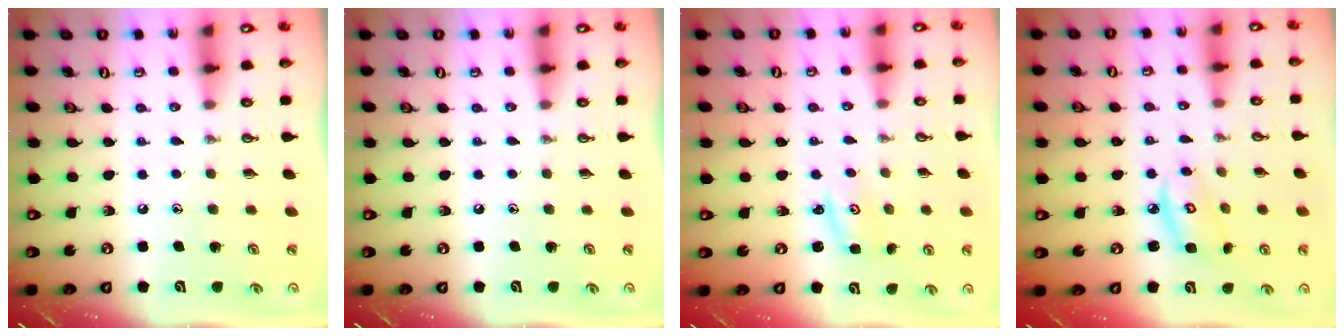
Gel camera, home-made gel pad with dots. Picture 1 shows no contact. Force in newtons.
{"total": 0.0}
{"total": 2.0, "press": 2.0, "slide": 0.2}
{"total": 6.0, "press": 6.0, "slide": 0.4}